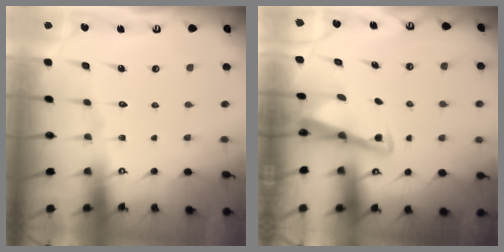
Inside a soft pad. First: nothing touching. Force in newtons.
{"total": 3.1, "press": 3.1, "slide": 0.4}